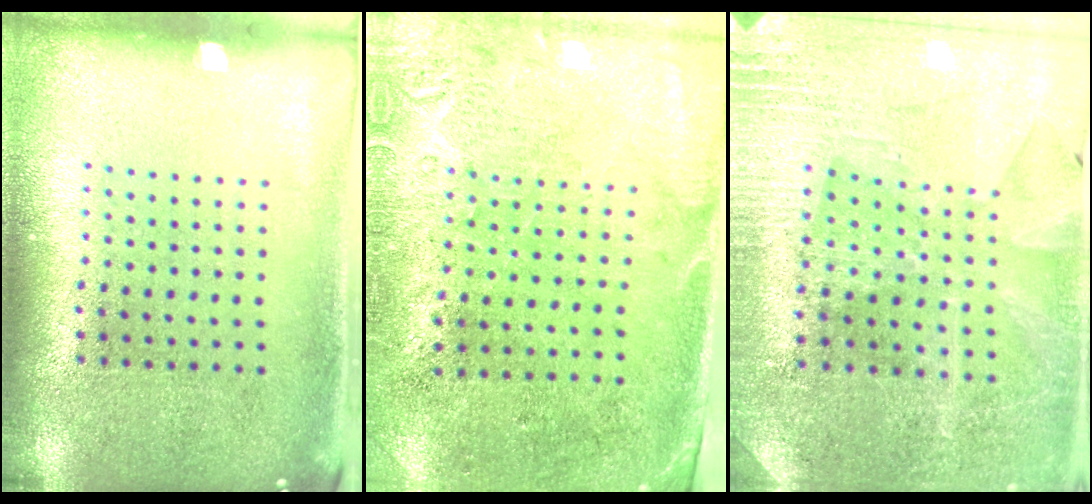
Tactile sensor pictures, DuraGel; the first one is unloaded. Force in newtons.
{"total": 2.8, "press": 2.4, "slide": 1.4}
{"total": 2.9, "press": 2.8, "slide": 0.5}